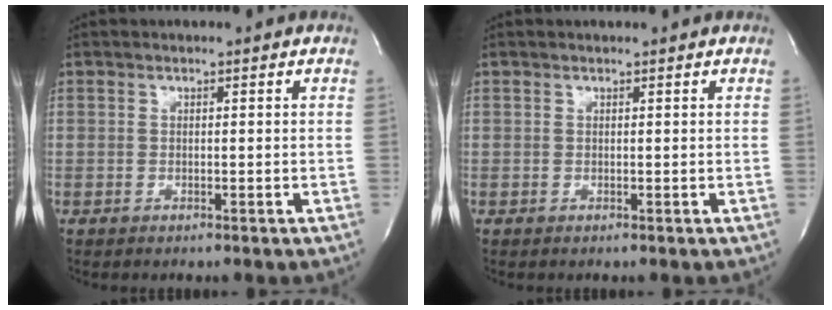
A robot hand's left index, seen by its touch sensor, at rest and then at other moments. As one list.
[{"total": 1.2, "force": [1.2, 0.1, 0.3], "torque": [-0.008, 0.007, 0.016]}]